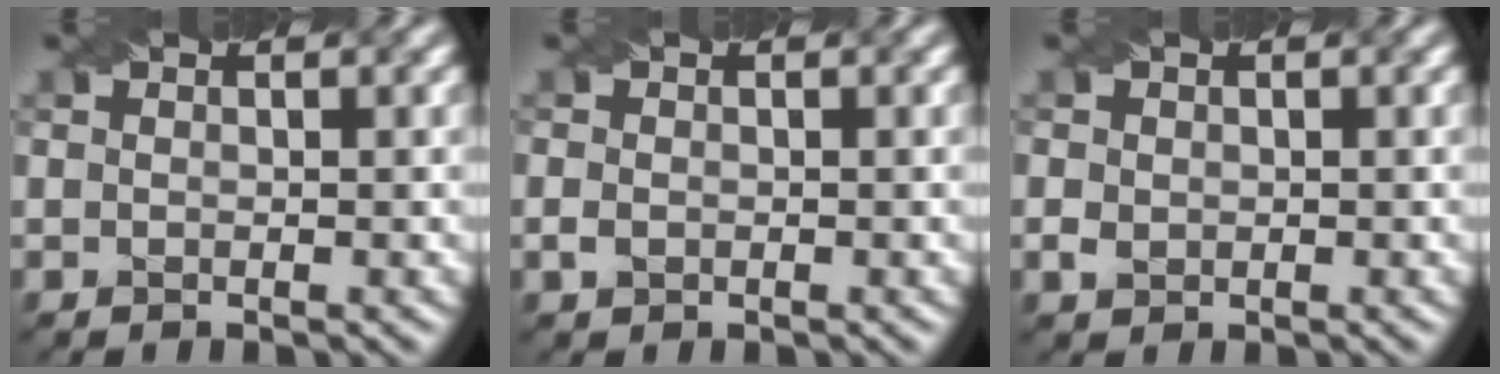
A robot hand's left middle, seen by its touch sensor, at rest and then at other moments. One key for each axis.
{"total": 0.8, "fx": -0.4, "fy": 0.6, "fz": 0.3, "tx": -0.005, "ty": -0.003, "tz": -0.011}
{"total": 1.1, "fx": -0.1, "fy": 1.0, "fz": 0.4, "tx": -0.007, "ty": -0.003, "tz": -0.001}